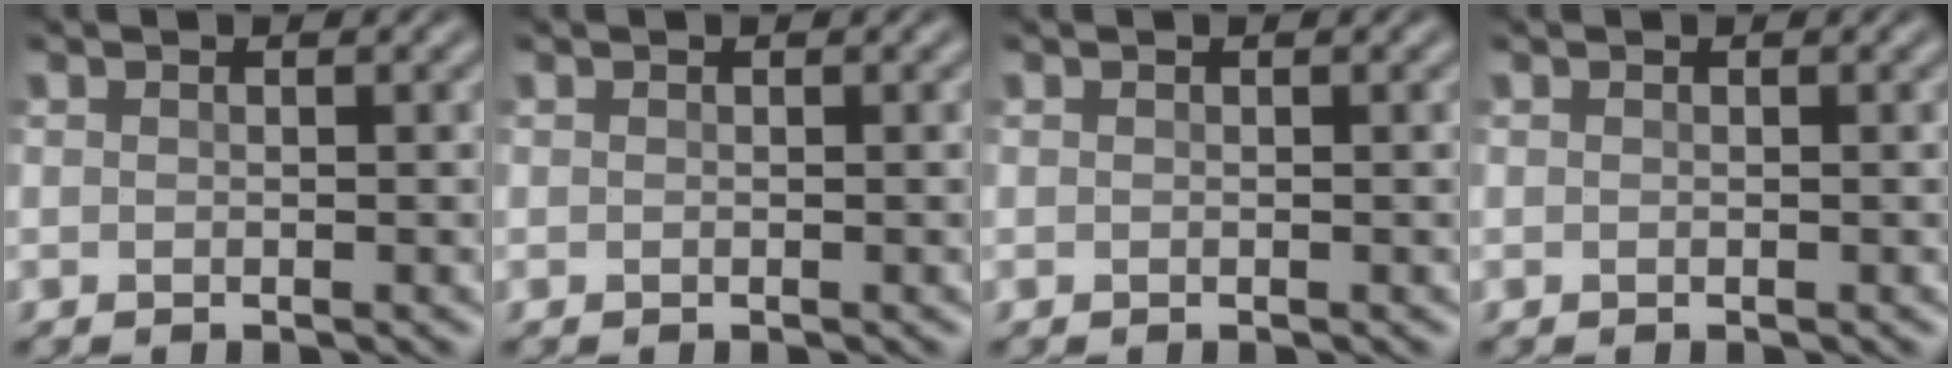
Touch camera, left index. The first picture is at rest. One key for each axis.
{"total": 0.0}
{"total": 0.0}
{"total": 0.0}